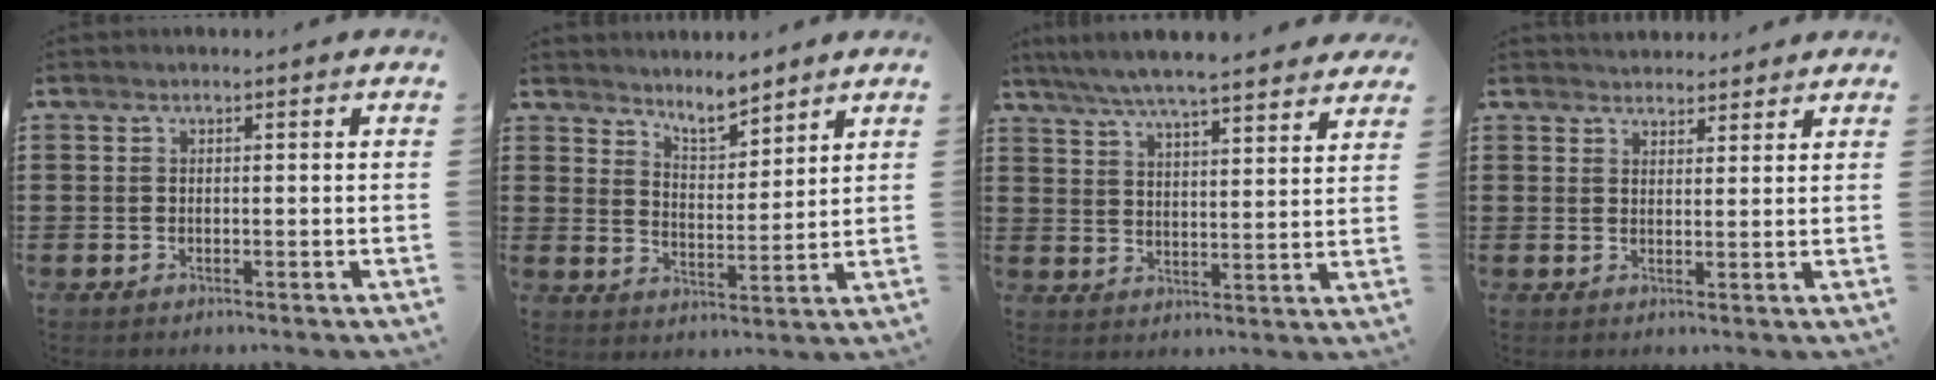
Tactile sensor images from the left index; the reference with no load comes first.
{"total": 5.3, "force": [5.1, 0.8, 1.3], "torque": [-0.026, -0.026, 0.090]}
{"total": 6.0, "force": [5.6, -0.1, 2.2], "torque": [-0.065, -0.027, 0.097]}
{"total": 2.5, "force": [2.4, 0.5, -0.3], "torque": [-0.002, -0.003, 0.046]}